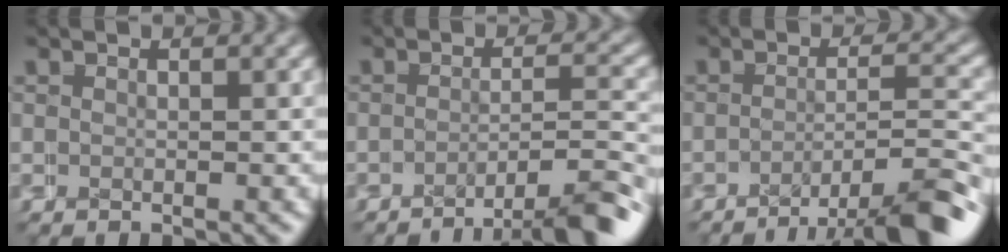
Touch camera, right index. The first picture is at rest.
{"total": 6.9, "force": [-6.0, 1.8, 2.8], "torque": [-0.012, 0.002, -0.097]}
{"total": 7.1, "force": [-6.0, 1.5, 3.5], "torque": [-0.022, 0.004, -0.094]}